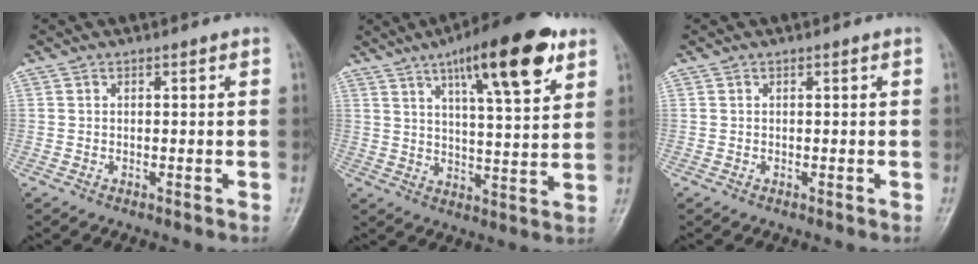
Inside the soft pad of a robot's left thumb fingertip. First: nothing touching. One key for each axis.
{"total": 17.1, "fx": 9.2, "fy": 4.4, "fz": 13.7, "tx": -0.188, "ty": -0.031, "tz": 0.140}
{"total": 0.0}